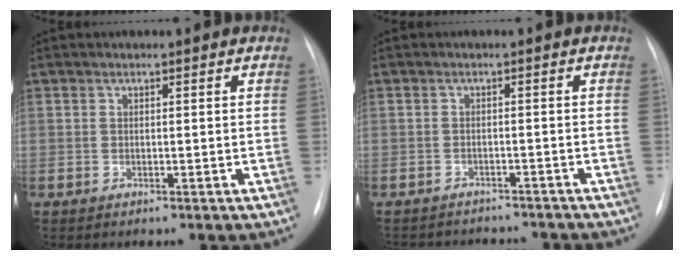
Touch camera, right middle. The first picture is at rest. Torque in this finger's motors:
{"motor_torque": [0.56, -0.99, 0.02, 0.01]}